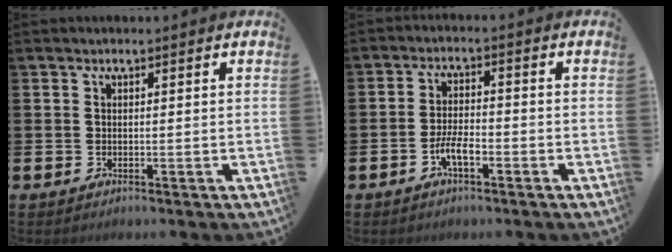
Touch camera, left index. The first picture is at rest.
{"total": 3.6, "force": [-1.6, 1.2, 3.0], "torque": [-0.061, 0.005, -0.029]}